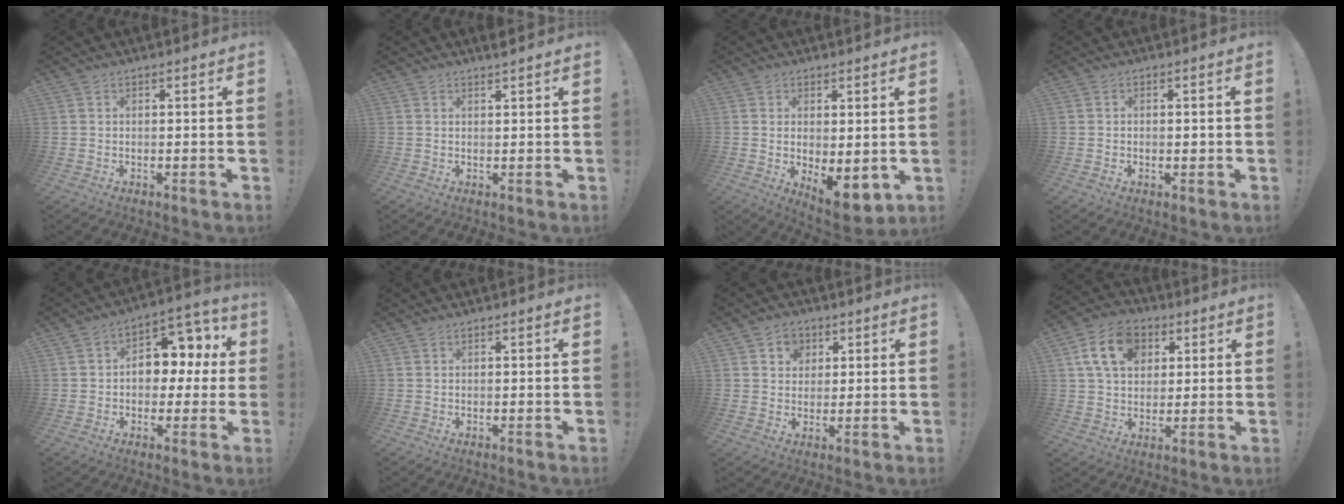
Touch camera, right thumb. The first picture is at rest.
{"total": 1.6, "force": [1.4, -0.2, 0.8], "torque": [-0.006, -0.010, 0.022]}
{"total": 6.7, "force": [-0.8, 3.5, 5.6], "torque": [-0.056, -0.009, -0.003]}
{"total": 1.1, "force": [-0.3, 0.8, 0.6], "torque": [-0.006, 0.003, -0.007]}
{"total": 10.4, "force": [0.6, 8.0, 6.7], "torque": [-0.089, 0.003, 0.016]}
{"total": 0.0}
{"total": 5.4, "force": [2.0, 4.9, 1.3], "torque": [-0.013, -0.008, 0.037]}
{"total": 14.3, "force": [5.2, 10.5, 8.1], "torque": [-0.126, -0.004, 0.102]}